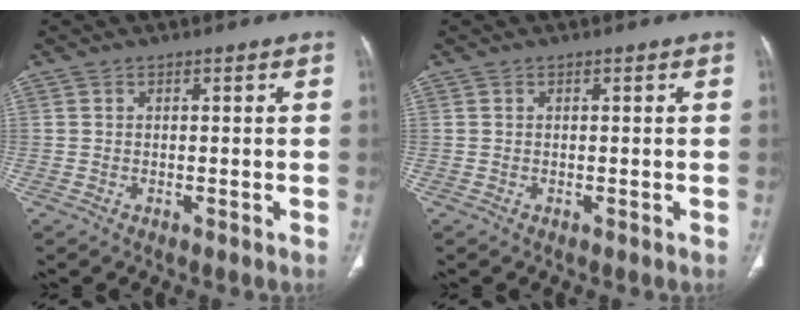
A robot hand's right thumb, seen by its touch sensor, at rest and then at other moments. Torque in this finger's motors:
{"motor_torque": [-0.02, 0.02, -0.33, 0.19, 0.03]}